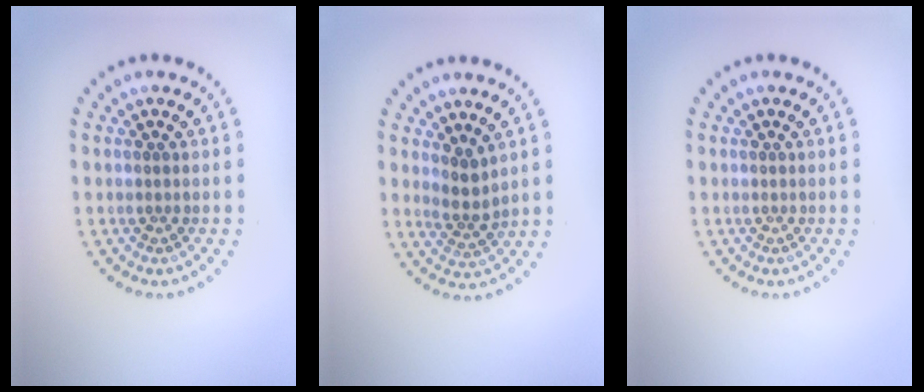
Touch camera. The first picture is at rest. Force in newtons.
{"total": 2.0, "press": 1.5, "slide": 1.3}
{"total": 0.0}